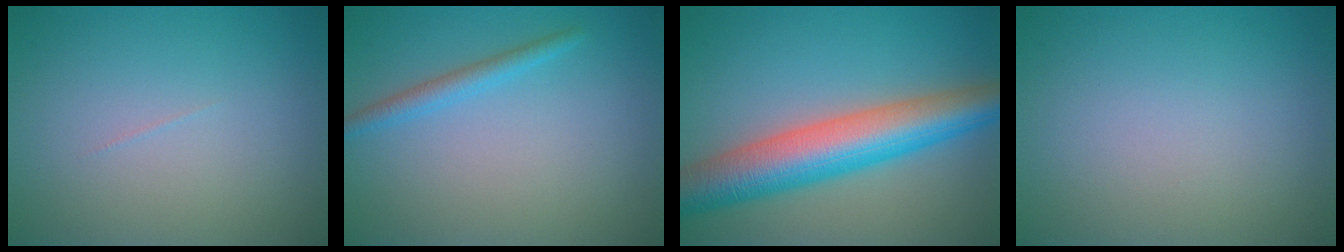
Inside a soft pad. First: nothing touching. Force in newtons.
{"total": 1.8, "press": 1.8, "slide": 0.1}
{"total": 9.0, "press": 8.9, "slide": 0.1}
{"total": 0.0}